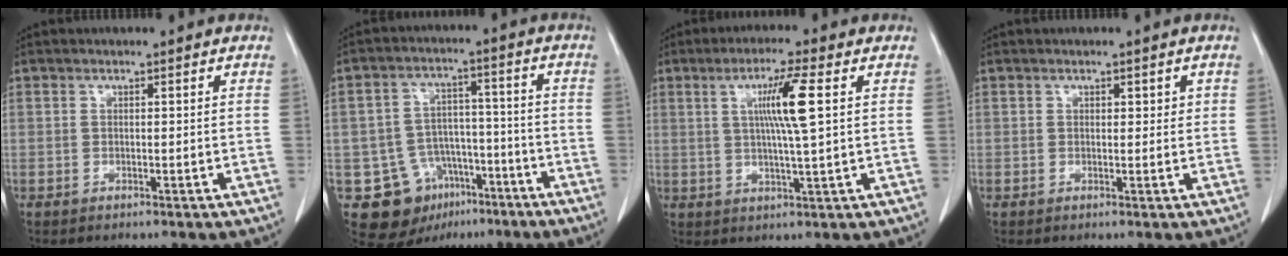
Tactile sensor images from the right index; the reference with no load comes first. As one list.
[{"total": 12.0, "force": [-6.2, 9.4, 4.2], "torque": [-0.068, 0.037, -0.084]}, {"total": 7.6, "force": [1.8, -0.7, 7.4], "torque": [-0.134, 0.000, 0.035]}, {"total": 1.3, "force": [0.6, 0.8, 0.9], "torque": [-0.007, 0.001, 0.008]}]